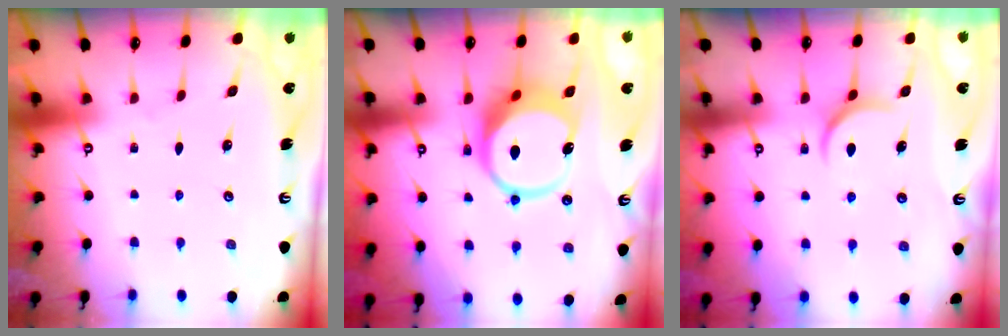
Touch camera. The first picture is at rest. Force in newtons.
{"total": 10.3, "press": 10.2, "slide": 1.2}
{"total": 6.9, "press": 6.9, "slide": 0.8}